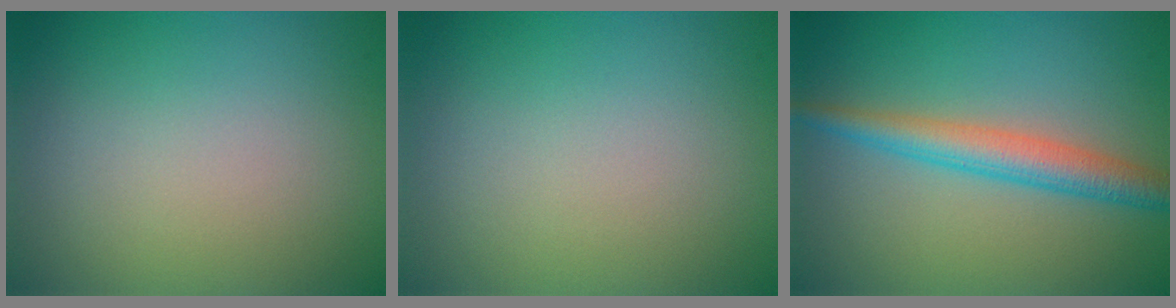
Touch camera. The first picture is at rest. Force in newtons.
{"total": 0.0}
{"total": 3.8, "press": 3.8, "slide": 0.1}